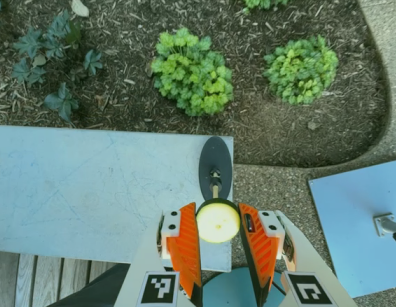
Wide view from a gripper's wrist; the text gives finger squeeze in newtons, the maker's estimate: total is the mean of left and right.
{"total": 10.1, "left": 11.0, "right": 9.2}